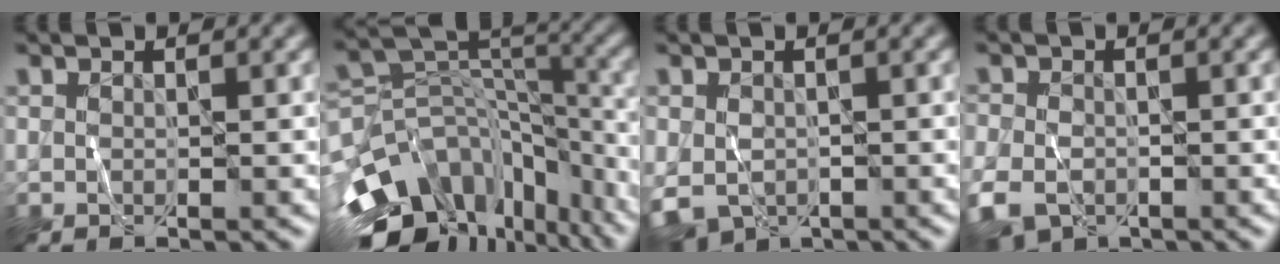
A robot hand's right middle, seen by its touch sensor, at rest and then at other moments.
{"total": 13.5, "force": [-7.4, 8.0, 7.9], "torque": [-0.176, 0.001, -0.104]}
{"total": 4.1, "force": [-1.6, 2.9, 2.5], "torque": [-0.053, -0.014, -0.029]}
{"total": 4.6, "force": [-2.2, 3.2, 2.5], "torque": [-0.061, -0.014, -0.046]}